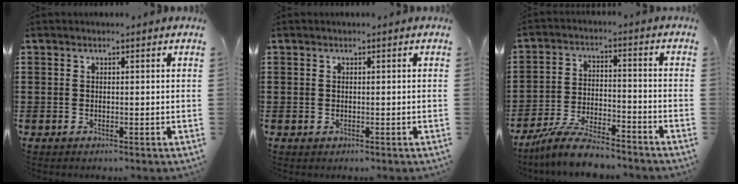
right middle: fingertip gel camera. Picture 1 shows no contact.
{"total": 0.0}
{"total": 7.6, "force": [-6.8, 1.1, 3.1], "torque": [-0.064, 0.006, -0.130]}